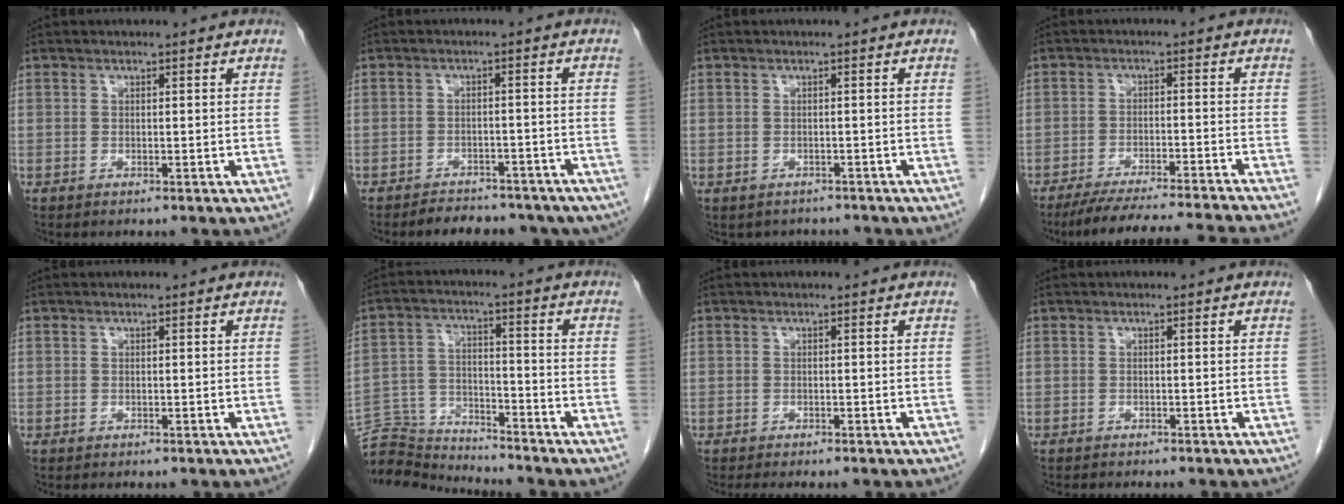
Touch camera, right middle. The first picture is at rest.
{"total": 11.9, "force": [-10.1, 4.8, 3.8], "torque": [-0.045, 0.010, -0.112]}
{"total": 3.1, "force": [-2.6, 1.6, 0.2], "torque": [-0.005, 0.005, -0.032]}
{"total": 16.9, "force": [-15.5, -1.2, 6.6], "torque": [-0.087, -0.034, -0.223]}
{"total": 0.8, "force": [-0.7, 0.3, 0.2], "torque": [-0.008, -0.002, -0.011]}
{"total": 10.3, "force": [-10.3, 0.5, 0.2], "torque": [-0.002, 0.018, -0.188]}
{"total": 4.4, "force": [-3.8, 0.9, 2.1], "torque": [-0.023, -0.008, -0.049]}
{"total": 4.0, "force": [-3.5, 0.8, 1.6], "torque": [-0.024, -0.007, -0.043]}